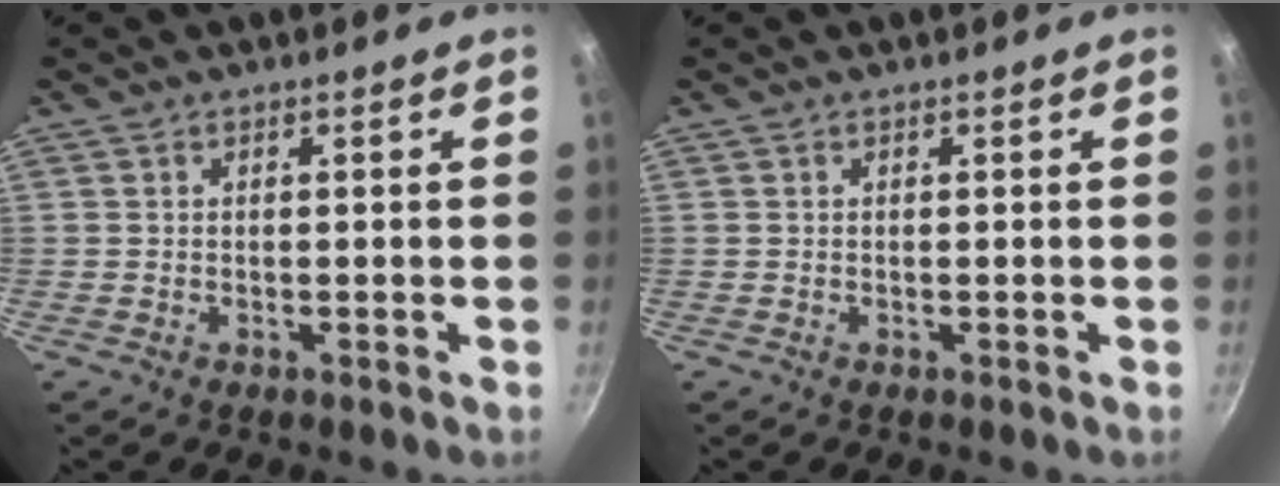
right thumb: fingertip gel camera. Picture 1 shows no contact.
{"total": 0.0}